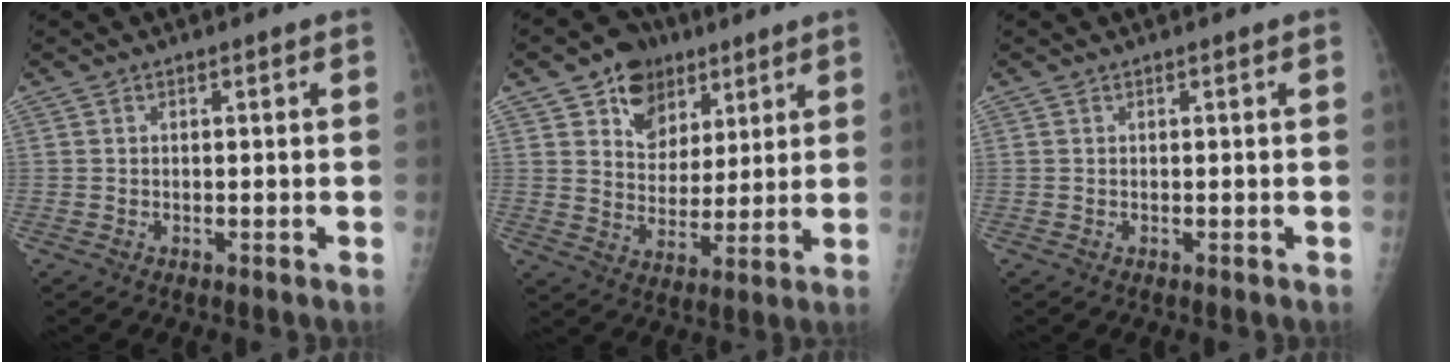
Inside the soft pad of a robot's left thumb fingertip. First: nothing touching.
{"total": 11.1, "force": [6.2, 8.3, 4.0], "torque": [-0.031, -0.026, 0.105]}
{"total": 0.0}